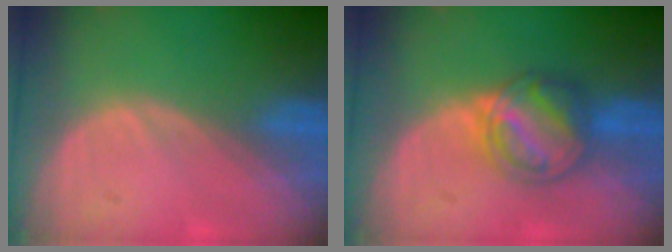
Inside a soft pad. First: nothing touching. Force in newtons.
{"total": 6.4, "press": 6.2, "slide": 1.7}